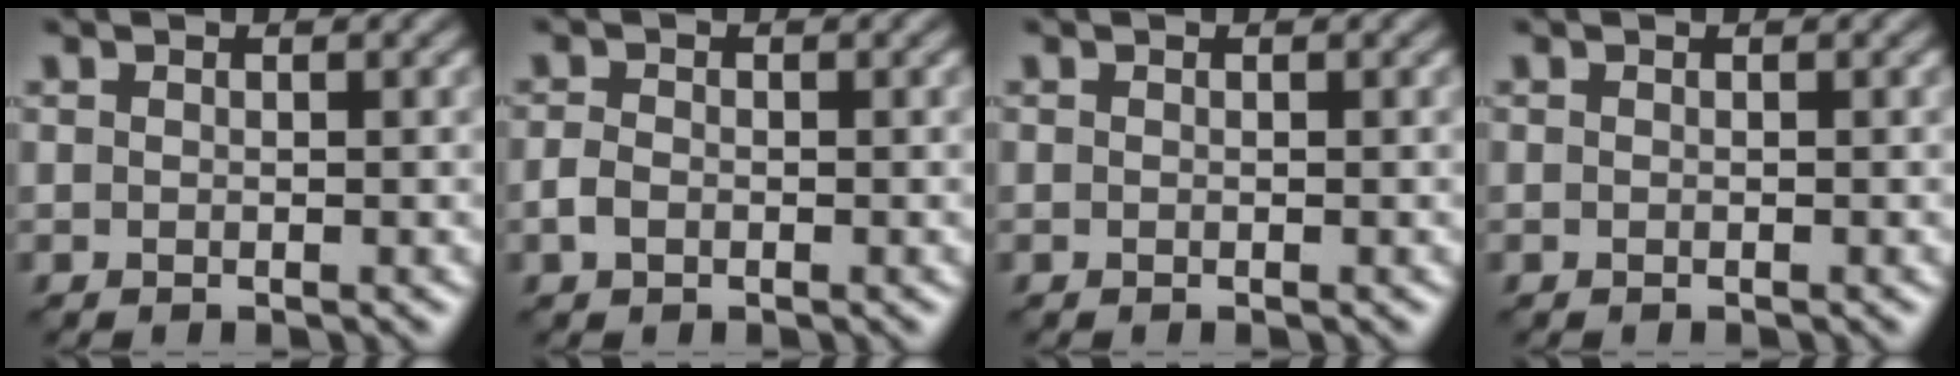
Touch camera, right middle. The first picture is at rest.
{"total": 1.4, "force": [-0.5, 1.0, 0.9], "torque": [-0.017, 0.001, -0.013]}
{"total": 0.0}
{"total": 0.0}